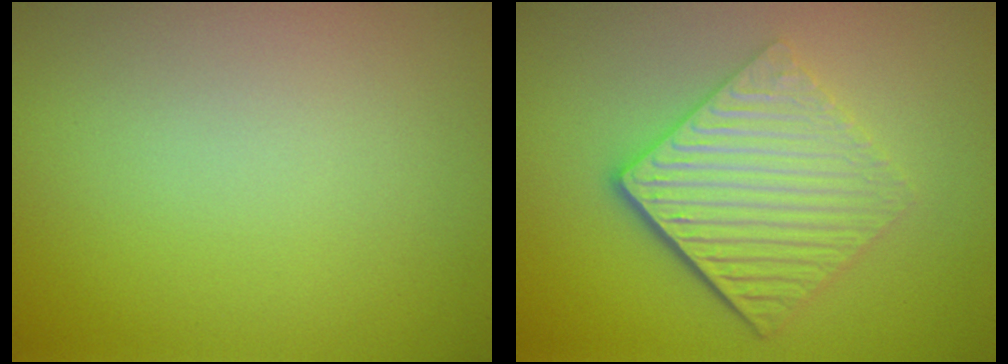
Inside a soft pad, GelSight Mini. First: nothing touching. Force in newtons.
{"total": 6.1, "press": 4.0, "slide": 4.5}